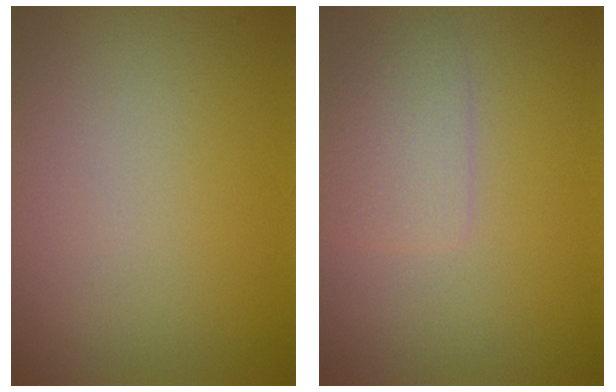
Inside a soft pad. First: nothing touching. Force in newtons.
{"total": 2.3, "press": 2.3, "slide": 0.1}